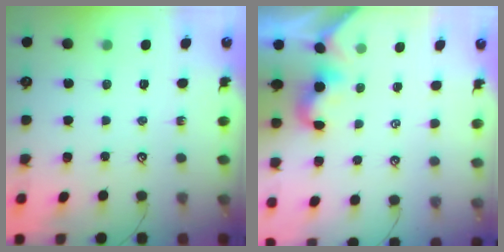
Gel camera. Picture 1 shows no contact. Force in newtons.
{"total": 2.4, "press": 2.4, "slide": 0.1}